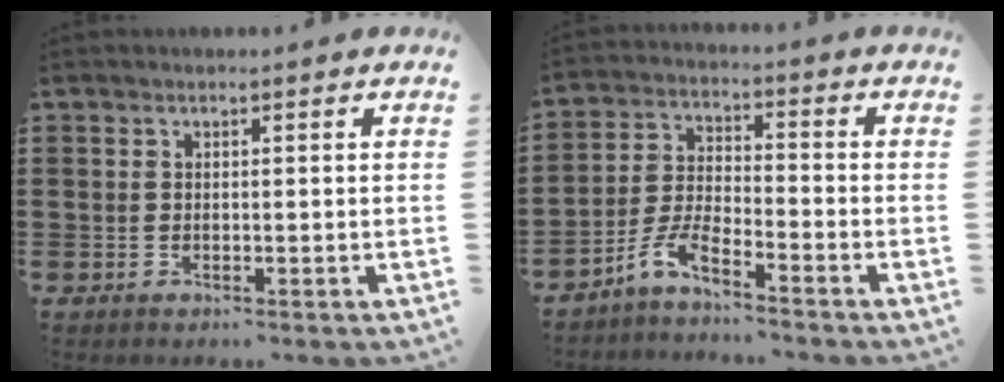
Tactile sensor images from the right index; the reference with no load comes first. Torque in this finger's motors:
{"motor_torque": [-0.02, 0.27, 0.03, 0.07]}